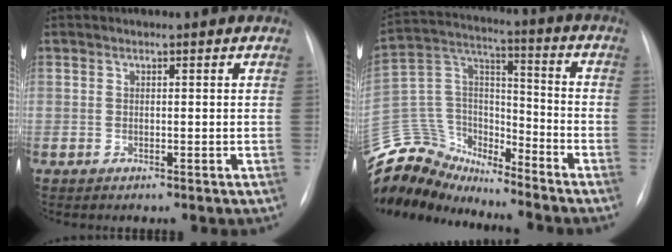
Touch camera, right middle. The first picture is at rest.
{"total": 16.2, "force": [-15.5, 4.5, 2.0], "torque": [-0.044, 0.064, -0.281]}